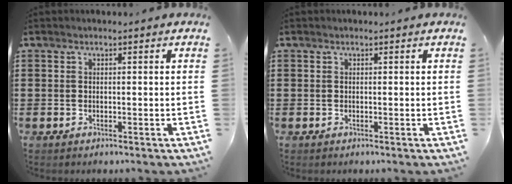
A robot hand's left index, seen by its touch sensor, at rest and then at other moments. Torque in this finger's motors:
{"motor_torque": [-0.01, 0.00, 0.00, 0.00]}